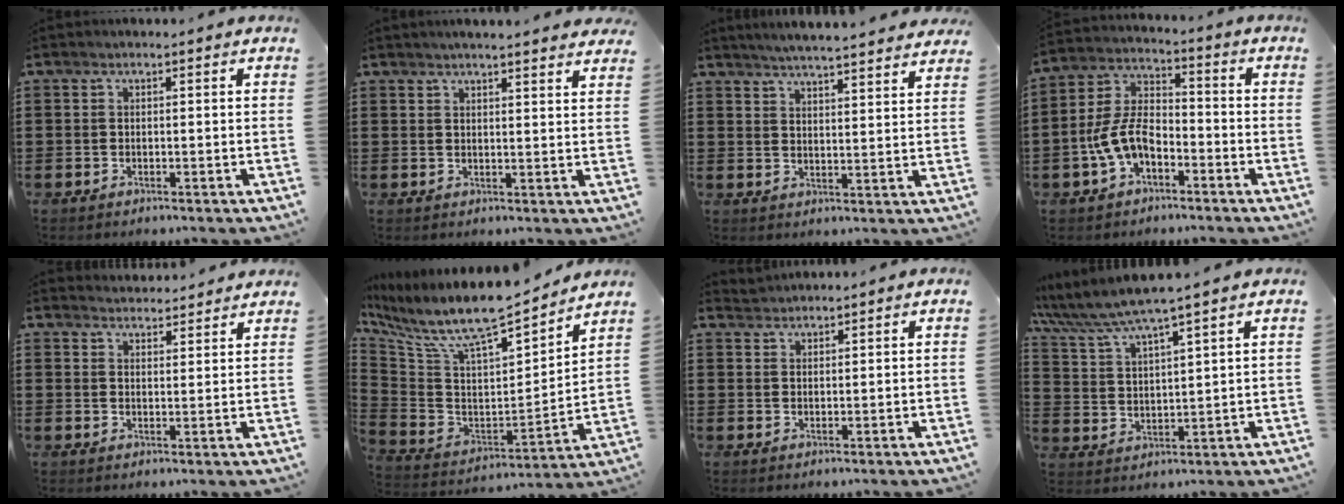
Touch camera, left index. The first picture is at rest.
{"total": 2.6, "force": [2.5, -0.3, 0.6], "torque": [-0.019, -0.007, 0.047]}
{"total": 4.3, "force": [4.2, -0.6, 0.7], "torque": [-0.031, -0.025, 0.071]}
{"total": 7.9, "force": [-3.8, 4.3, 5.4], "torque": [-0.140, 0.003, -0.082]}
{"total": 3.0, "force": [3.0, 0.2, -0.2], "torque": [0.003, -0.015, 0.055]}
{"total": 9.7, "force": [8.1, 1.8, 4.9], "torque": [-0.133, -0.069, 0.137]}
{"total": 1.6, "force": [1.6, 0.1, -0.3], "torque": [0.001, 0.002, 0.033]}
{"total": 5.7, "force": [4.9, -0.1, 2.9], "torque": [-0.077, -0.028, 0.081]}